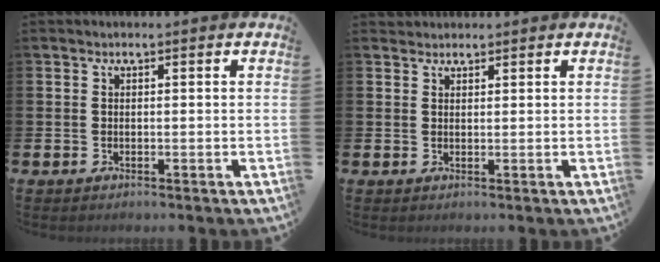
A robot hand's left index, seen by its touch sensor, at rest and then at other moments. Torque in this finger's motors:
{"motor_torque": [0.11, -0.05, -0.14, -0.01]}